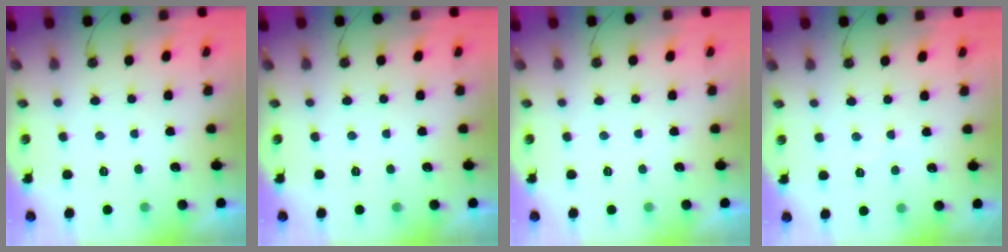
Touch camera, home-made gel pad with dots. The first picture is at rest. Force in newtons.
{"total": 0.0}
{"total": 0.0}
{"total": 5.6, "press": 5.6, "slide": 0.9}